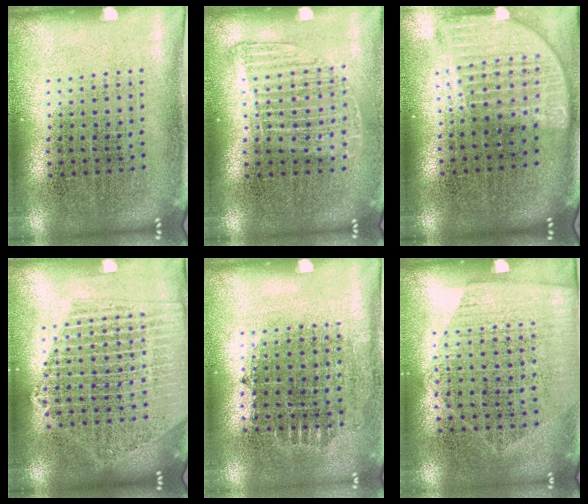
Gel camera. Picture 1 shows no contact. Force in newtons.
{"total": 1.3, "press": 1.1, "slide": 0.7}
{"total": 1.8, "press": 1.5, "slide": 1.0}
{"total": 2.1, "press": 1.9, "slide": 0.9}
{"total": 0.7, "press": 0.7, "slide": 0.3}
{"total": 1.4, "press": 1.1, "slide": 0.7}